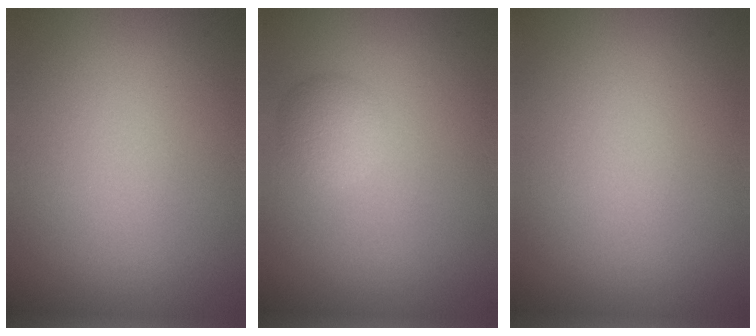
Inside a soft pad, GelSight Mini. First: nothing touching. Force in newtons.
{"total": 2.2, "press": 2.2, "slide": 0.1}
{"total": 0.0}